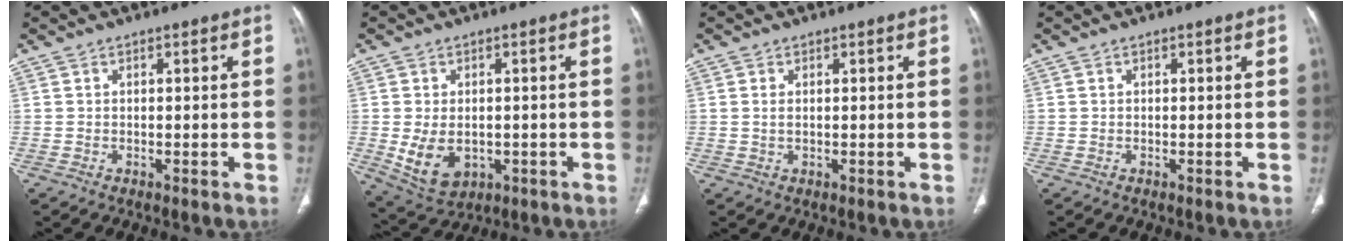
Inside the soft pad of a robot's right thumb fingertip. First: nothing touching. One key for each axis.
{"total": 8.3, "fx": -1.3, "fy": 5.8, "fz": 5.8, "tx": -0.094, "ty": -0.003, "tz": -0.001}
{"total": 1.3, "fx": 0.3, "fy": 0.7, "fz": 1.0, "tx": -0.025, "ty": 0.001, "tz": 0.009}
{"total": 0.0}